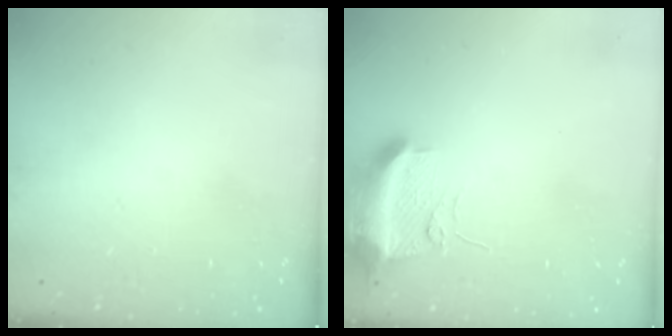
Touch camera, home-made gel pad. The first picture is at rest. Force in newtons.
{"total": 12.3, "press": 10.8, "slide": 5.9}